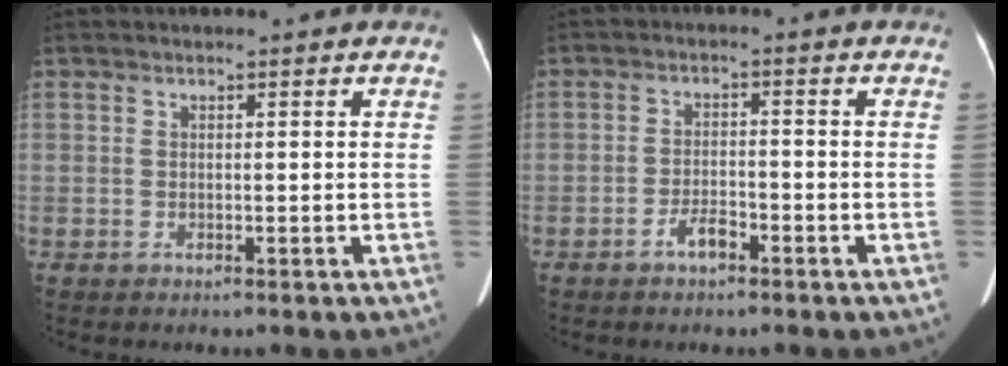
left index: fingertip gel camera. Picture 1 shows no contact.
{"total": 2.9, "force": [-2.1, 1.0, 1.8], "torque": [-0.034, 0.002, -0.039]}